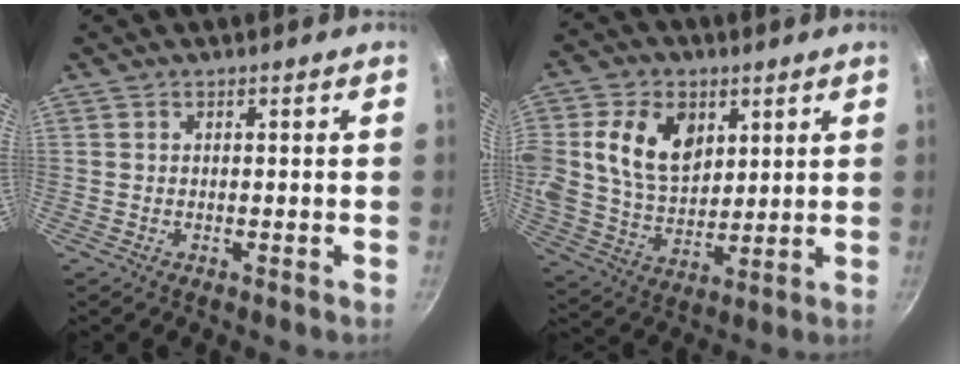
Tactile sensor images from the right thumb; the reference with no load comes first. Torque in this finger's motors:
{"motor_torque": [2.44, 2.57, 2.35, 0.14, 0.85]}